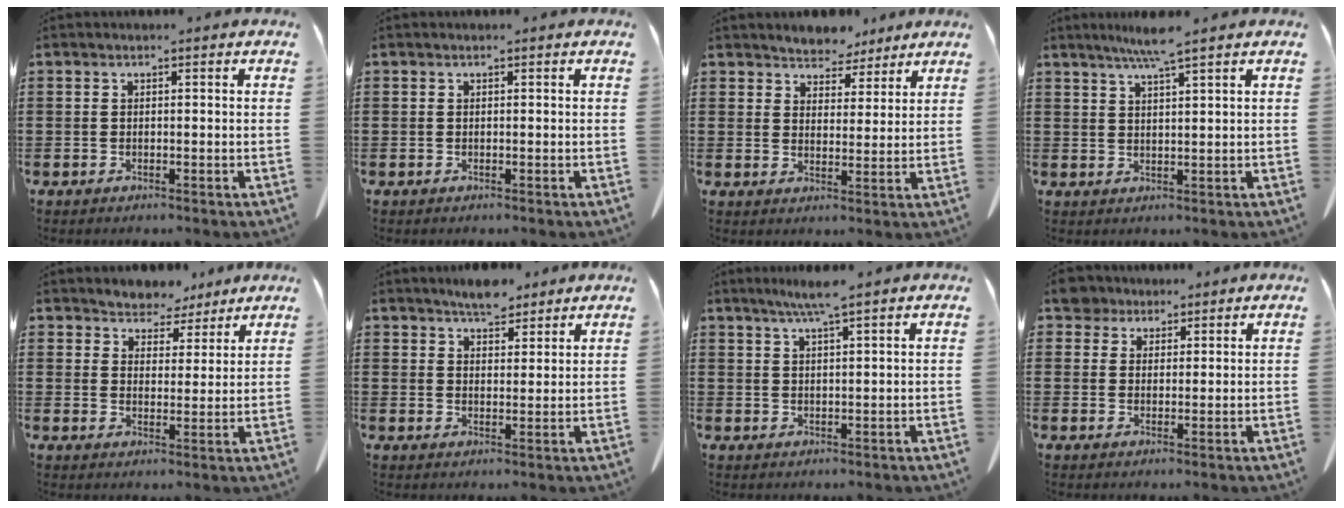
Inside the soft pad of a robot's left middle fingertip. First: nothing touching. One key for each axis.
{"total": 0.0}
{"total": 4.7, "fx": 4.4, "fy": 1.5, "fz": -0.3, "tx": -0.015, "ty": -0.016, "tz": 0.083}
{"total": 4.0, "fx": 3.1, "fy": -0.5, "fz": 2.4, "tx": -0.055, "ty": -0.005, "tz": 0.054}
{"total": 4.8, "fx": 4.6, "fy": 1.6, "fz": -0.4, "tx": -0.016, "ty": -0.023, "tz": 0.084}
{"total": 4.7, "fx": 4.4, "fy": 1.2, "fz": 0.8, "tx": -0.019, "ty": -0.014, "tz": 0.083}
{"total": 3.6, "fx": 2.8, "fy": -0.5, "fz": 2.3, "tx": -0.050, "ty": -0.002, "tz": 0.049}
{"total": 4.0, "fx": 3.3, "fy": 2.0, "fz": 0.9, "tx": -0.025, "ty": 0.002, "tz": 0.062}